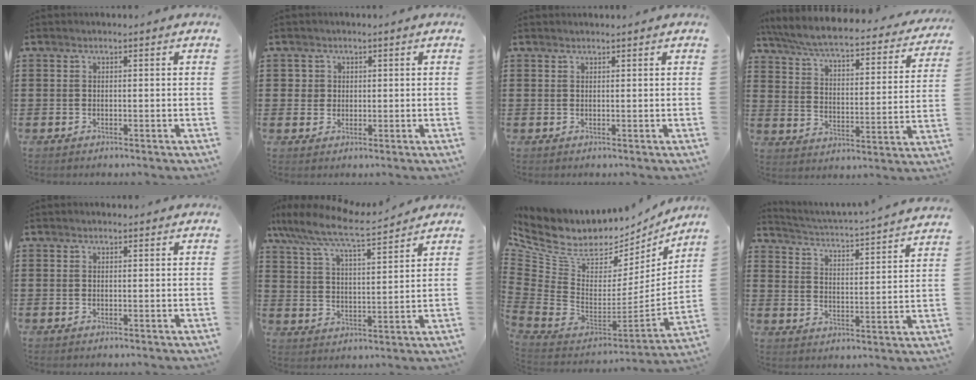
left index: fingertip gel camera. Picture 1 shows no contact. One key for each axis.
{"total": 2.4, "fx": 0.9, "fy": 2.2, "fz": 0.3, "tx": -0.016, "ty": 0.009, "tz": 0.014}
{"total": 0.7, "fx": 0.6, "fy": -0.1, "fz": 0.1, "tx": -0.003, "ty": -0.001, "tz": 0.013}
{"total": 5.2, "fx": 4.7, "fy": 0.1, "fz": 2.2, "tx": -0.067, "ty": -0.038, "tz": 0.074}
{"total": 0.6, "fx": 0.5, "fy": 0.1, "fz": 0.1, "tx": -0.004, "ty": 0.002, "tz": 0.010}
{"total": 7.7, "fx": 6.6, "fy": 0.4, "fz": 3.9, "tx": -0.102, "ty": -0.038, "tz": 0.110}
{"total": 7.9, "fx": 5.6, "fy": 4.3, "fz": 3.3, "tx": -0.119, "ty": -0.065, "tz": 0.096}
{"total": 2.8, "fx": 2.6, "fy": -0.9, "fz": 0.8, "tx": -0.034, "ty": -0.036, "tz": 0.031}